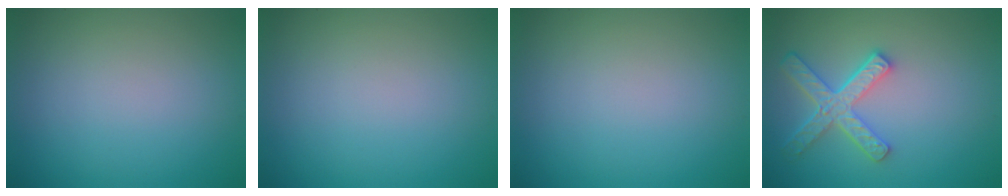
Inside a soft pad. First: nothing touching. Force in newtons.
{"total": 0.0}
{"total": 0.0}
{"total": 4.5, "press": 3.8, "slide": 2.5}